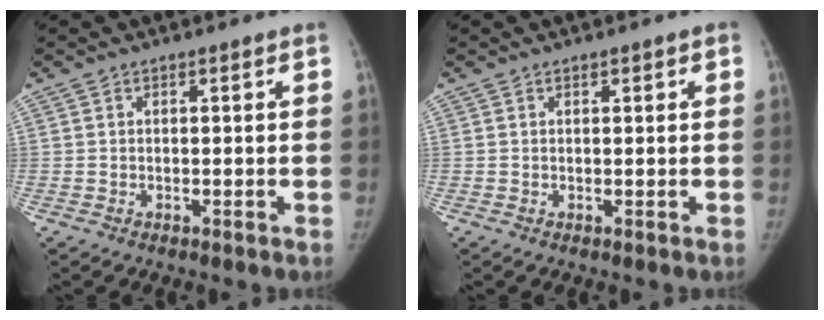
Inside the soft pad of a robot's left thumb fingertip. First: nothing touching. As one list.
[{"total": 1.2, "force": [0.5, 0.5, 1.0], "torque": [-0.009, 0.001, 0.007]}]